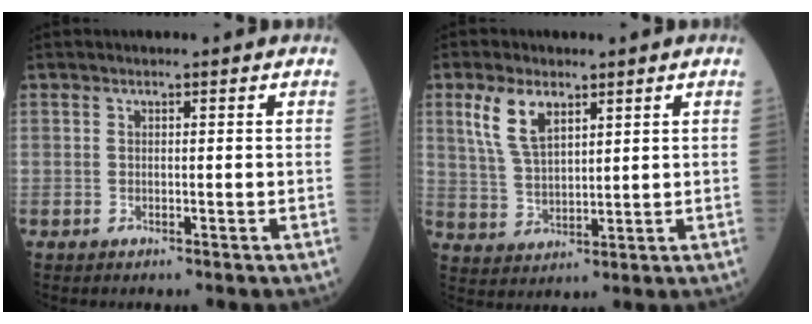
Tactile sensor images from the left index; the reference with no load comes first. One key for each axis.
{"total": 6.8, "fx": 3.6, "fy": 3.1, "fz": 4.8, "tx": -0.110, "ty": 0.011, "tz": 0.083}